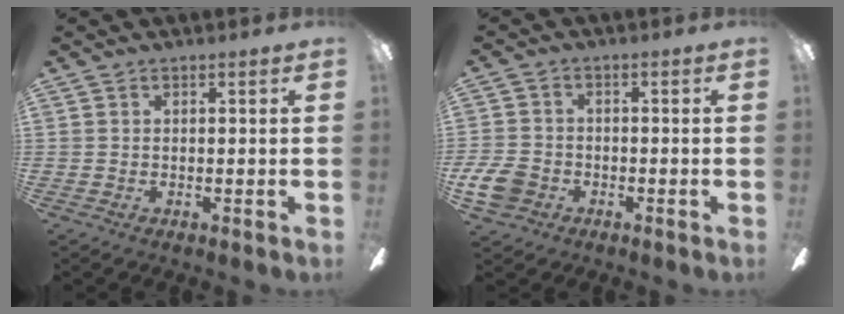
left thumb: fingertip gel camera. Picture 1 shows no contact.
{"total": 7.0, "force": [-2.8, 5.5, 3.3], "torque": [-0.085, 0.020, -0.053]}